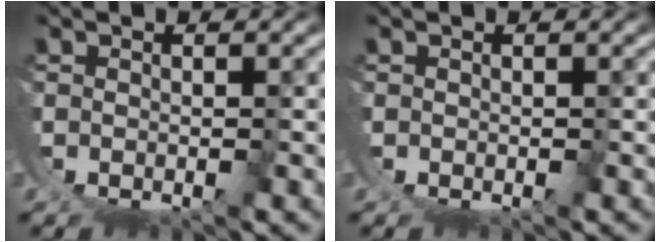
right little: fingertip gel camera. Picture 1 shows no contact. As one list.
[{"total": 0.0}]